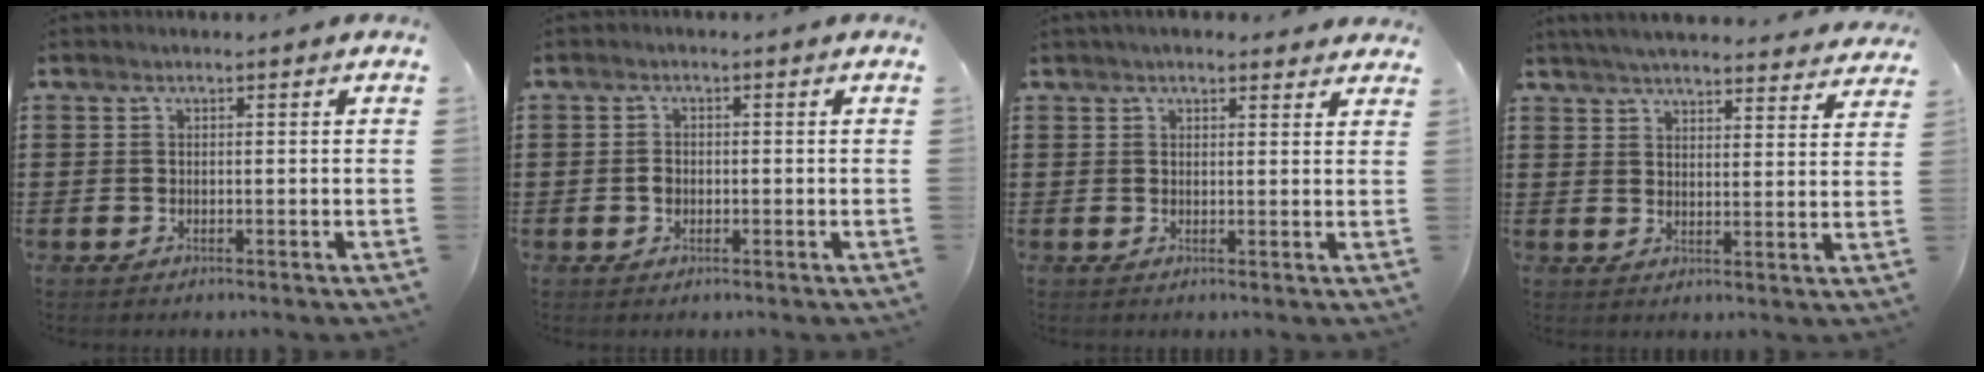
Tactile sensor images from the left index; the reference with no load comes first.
{"total": 1.4, "force": [-0.3, 1.1, 0.8], "torque": [-0.019, 0.005, -0.007]}
{"total": 2.3, "force": [2.1, 0.8, 0.7], "torque": [-0.019, 0.003, 0.038]}
{"total": 4.6, "force": [4.5, -0.1, 1.1], "torque": [-0.038, -0.022, 0.080]}